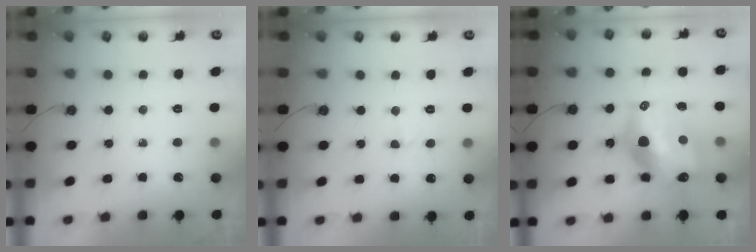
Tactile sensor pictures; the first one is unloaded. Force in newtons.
{"total": 3.0, "press": 2.9, "slide": 0.5}
{"total": 19.6, "press": 19.6, "slide": 1.5}